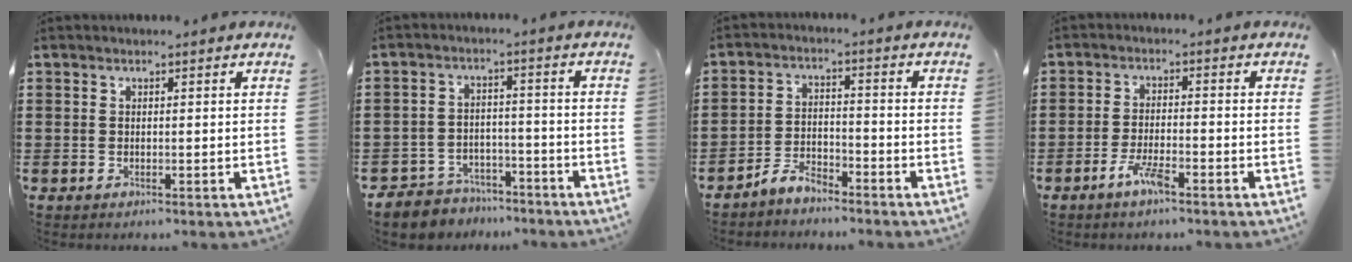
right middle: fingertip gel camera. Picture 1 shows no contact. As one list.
[{"total": 5.1, "force": [-4.9, 1.5, -0.1], "torque": [-0.011, 0.011, -0.105]}, {"total": 4.3, "force": [-4.1, 0.9, 0.6], "torque": [-0.020, 0.008, -0.087]}, {"total": 4.2, "force": [-2.7, 0.9, 3.1], "torque": [-0.078, -0.003, -0.056]}]